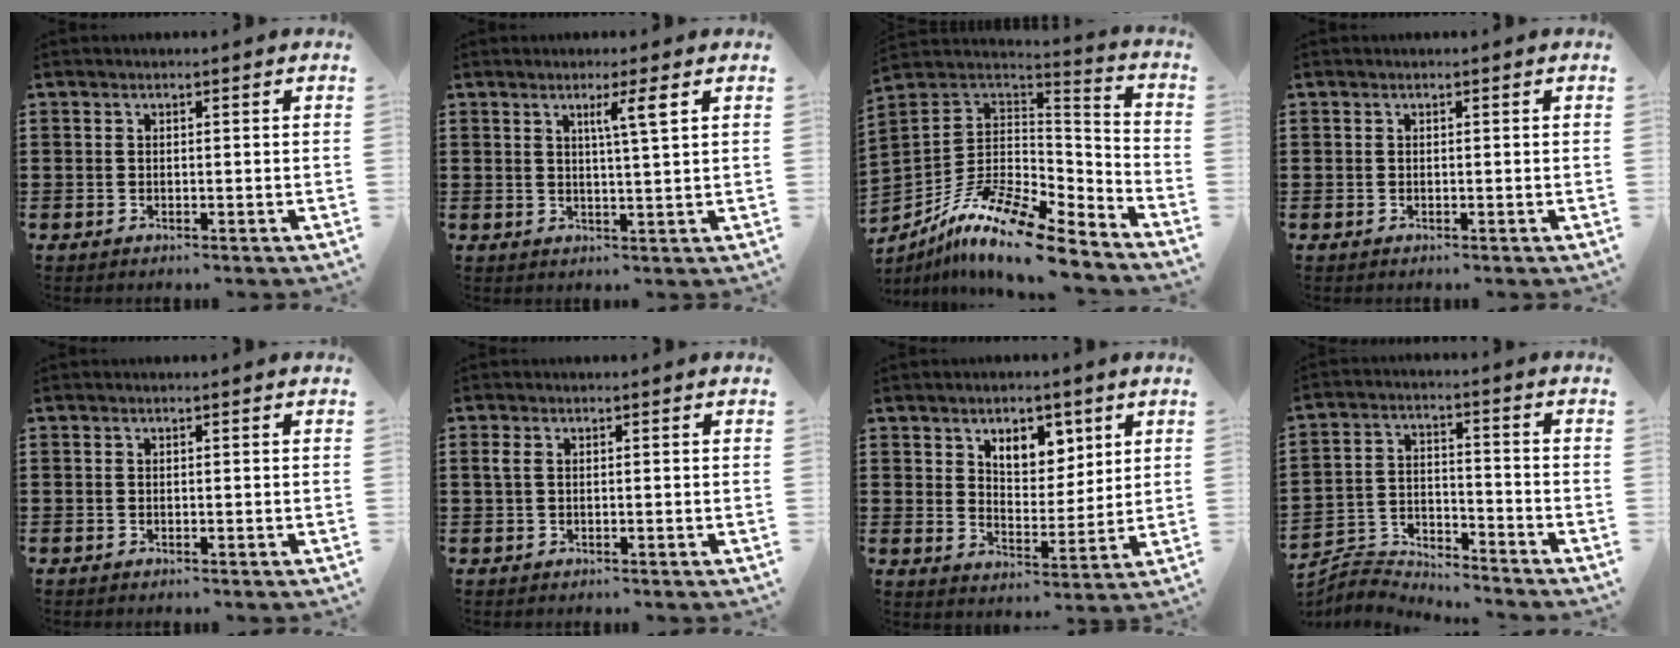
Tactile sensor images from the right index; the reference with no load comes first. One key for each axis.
{"total": 3.4, "fx": 1.4, "fy": -0.2, "fz": 3.1, "tx": -0.056, "ty": -0.007, "tz": 0.019}
{"total": 13.5, "fx": -9.6, "fy": 3.5, "fz": 8.9, "tx": -0.181, "ty": 0.015, "tz": -0.183}
{"total": 0.0}
{"total": 0.0}
{"total": 1.2, "fx": 0.1, "fy": 0.5, "fz": 1.1, "tx": -0.024, "ty": 0.002, "tz": 0.000}
{"total": 6.1, "fx": 3.8, "fy": 3.7, "fz": 3.0, "tx": -0.052, "ty": 0.000, "tz": 0.064}
{"total": 4.7, "fx": -4.6, "fy": 0.6, "fz": 0.1, "tx": -0.019, "ty": 0.000, "tz": -0.101}